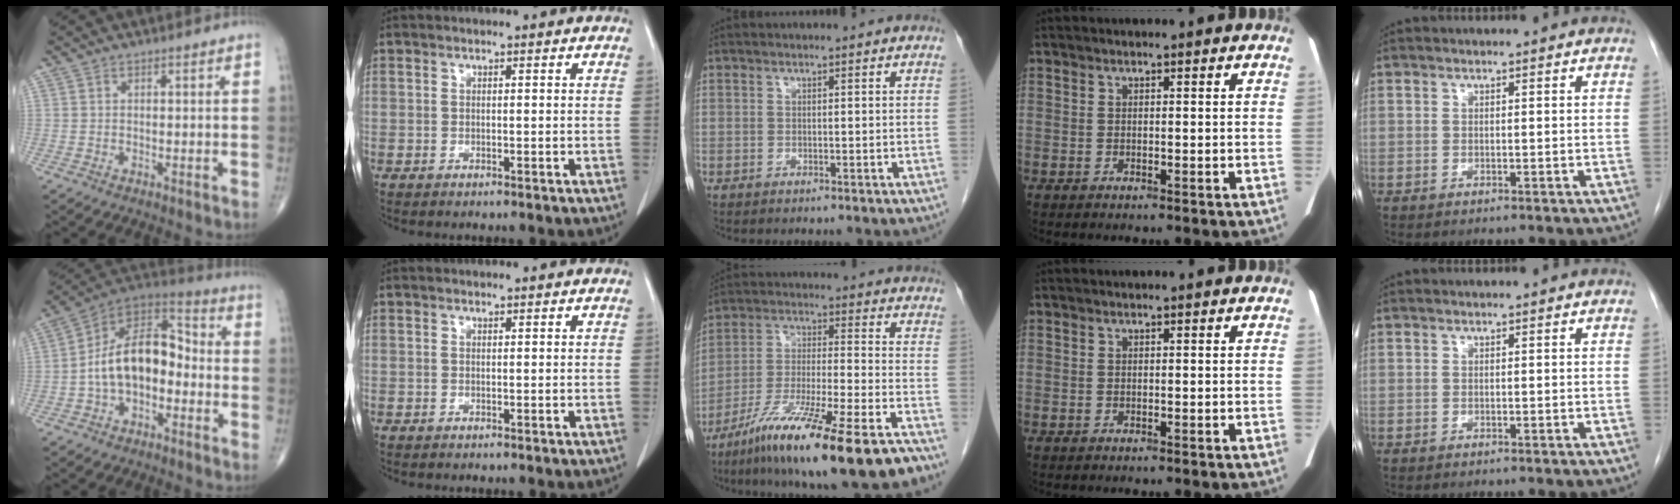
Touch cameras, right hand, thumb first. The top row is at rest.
{"thumb": {"total": 15.8, "force": [-2.4, 9.6, 12.2], "torque": [-0.183, 0.052, -0.053]}, "middle": {"total": 20.5, "force": [-14.0, 1.1, 15.0], "torque": [-0.235, -0.044, -0.239]}}